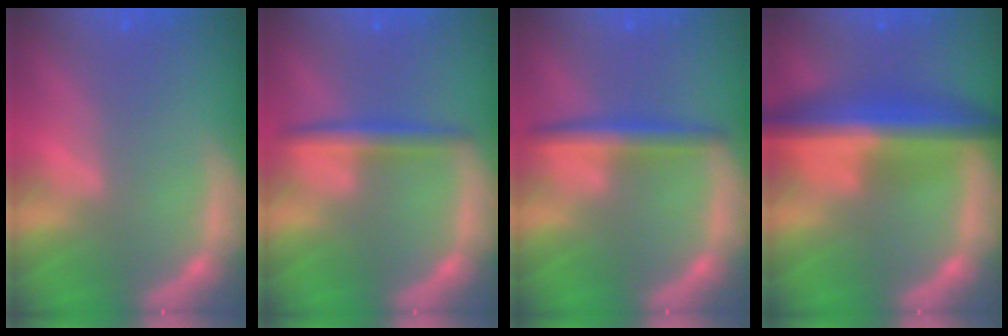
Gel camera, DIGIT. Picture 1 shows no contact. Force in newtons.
{"total": 3.0}
{"total": 3.5}
{"total": 9.0}